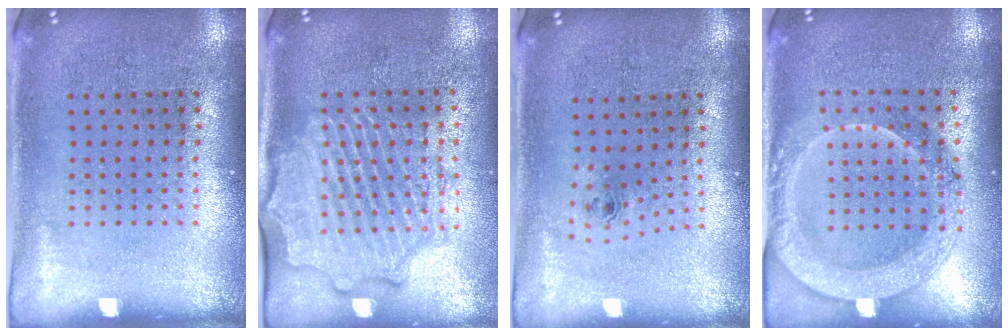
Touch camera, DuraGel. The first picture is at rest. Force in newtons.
{"total": 2.5, "press": 2.3, "slide": 0.8}
{"total": 0.8, "press": 0.4, "slide": 0.7}
{"total": 1.9, "press": 1.8, "slide": 0.6}